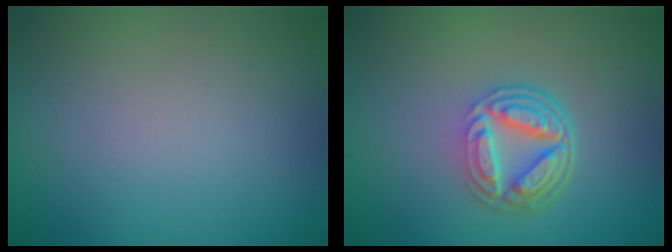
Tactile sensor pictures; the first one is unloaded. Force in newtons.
{"total": 4.8, "press": 3.5, "slide": 3.3}